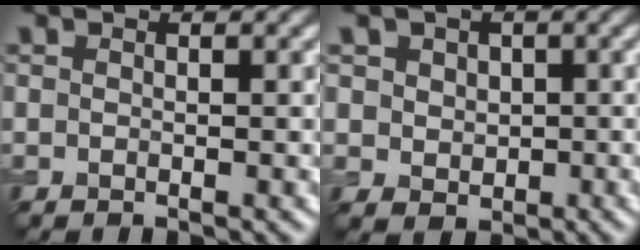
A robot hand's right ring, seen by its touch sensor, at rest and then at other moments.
{"total": 3.2, "force": [0.9, 2.8, 1.4], "torque": [-0.025, 0.007, 0.015]}